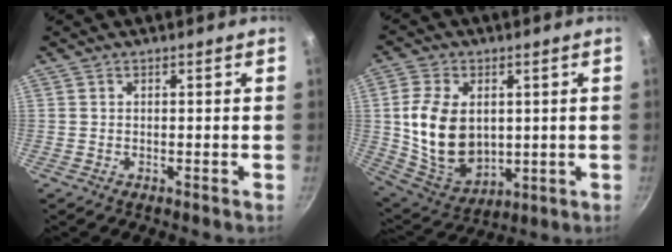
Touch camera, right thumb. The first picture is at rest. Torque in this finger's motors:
{"motor_torque": [-0.58, 1.41, 1.03, 0.79, 0.13]}